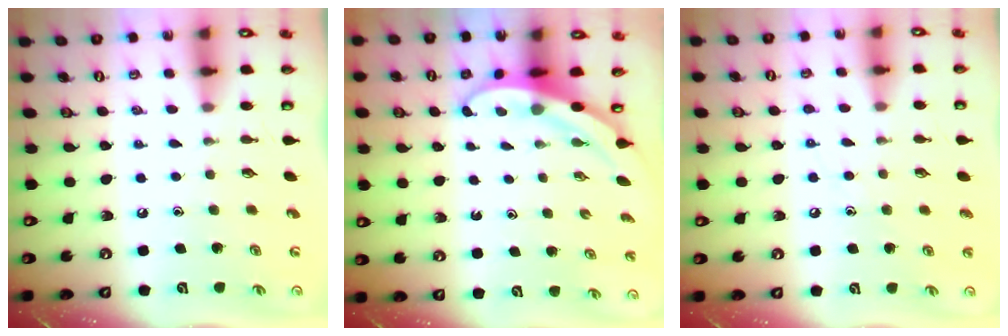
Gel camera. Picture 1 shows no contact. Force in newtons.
{"total": 3.3, "press": 3.3, "slide": 0.1}
{"total": 5.8, "press": 5.8, "slide": 0.4}